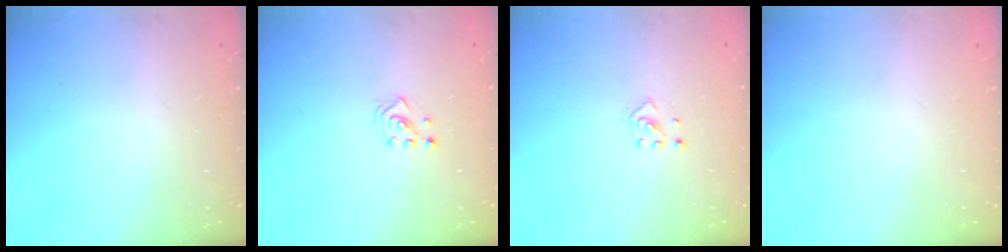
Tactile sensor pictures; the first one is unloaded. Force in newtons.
{"total": 2.5, "press": 2.4, "slide": 0.8}
{"total": 2.5, "press": 2.4, "slide": 0.7}
{"total": 0.0}